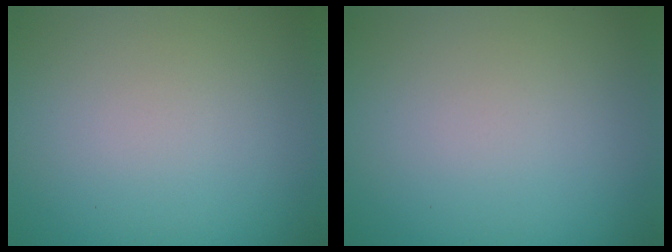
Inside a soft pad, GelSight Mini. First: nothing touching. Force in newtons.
{"total": 0.0}